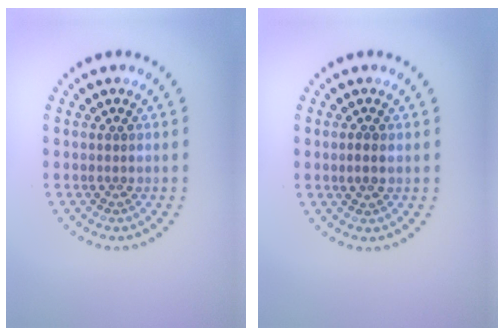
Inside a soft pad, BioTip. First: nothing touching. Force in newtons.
{"total": 0.7, "press": 0.7, "slide": 0.3}